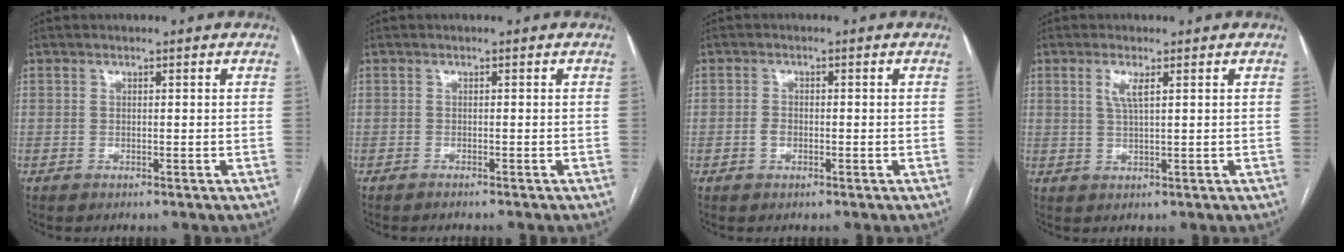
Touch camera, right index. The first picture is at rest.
{"total": 2.1, "force": [-2.0, 0.0, 0.9], "torque": [-0.012, -0.001, -0.025]}
{"total": 1.5, "force": [-0.4, 1.1, 0.9], "torque": [-0.017, 0.004, -0.006]}
{"total": 2.9, "force": [1.2, 0.3, 2.6], "torque": [-0.060, -0.001, 0.025]}